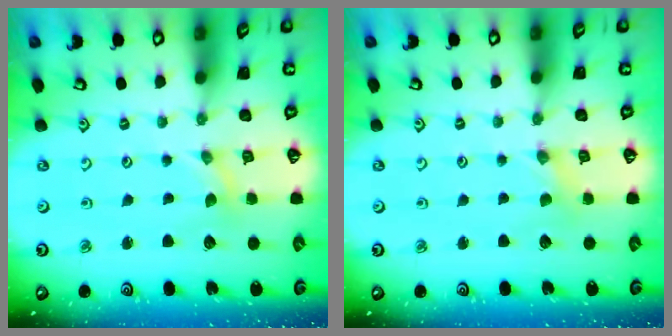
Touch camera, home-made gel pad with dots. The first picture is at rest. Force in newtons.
{"total": 0.0}